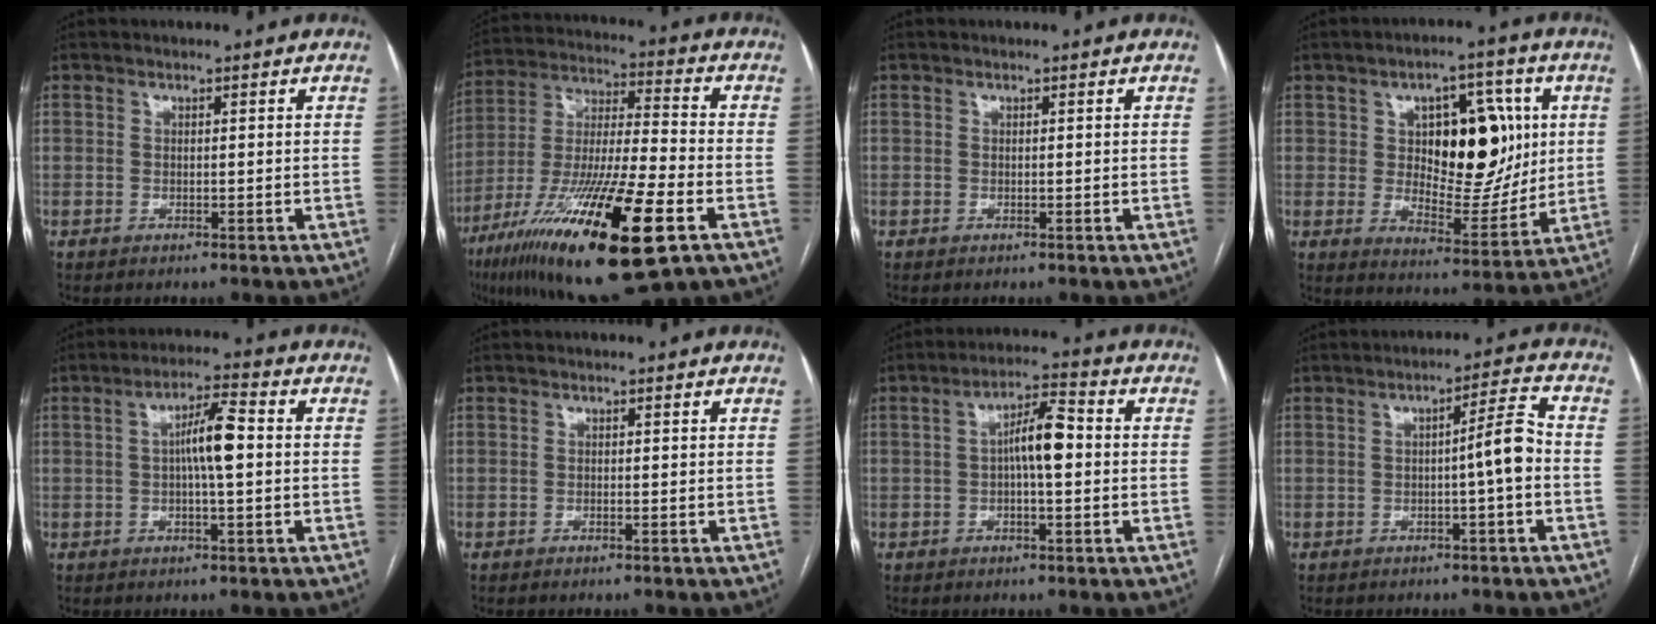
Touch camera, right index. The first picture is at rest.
{"total": 24.6, "force": [-11.8, 3.4, 21.3], "torque": [-0.387, -0.044, -0.202]}
{"total": 0.0}
{"total": 15.9, "force": [3.2, 8.1, 13.3], "torque": [-0.195, 0.015, 0.059]}
{"total": 6.4, "force": [0.2, 0.7, 6.3], "torque": [-0.115, 0.012, 0.000]}
{"total": 0.0}
{"total": 6.7, "force": [0.0, 1.5, 6.5], "torque": [-0.116, 0.020, -0.003]}
{"total": 5.3, "force": [-0.9, -0.3, 5.2], "torque": [-0.073, 0.012, -0.015]}